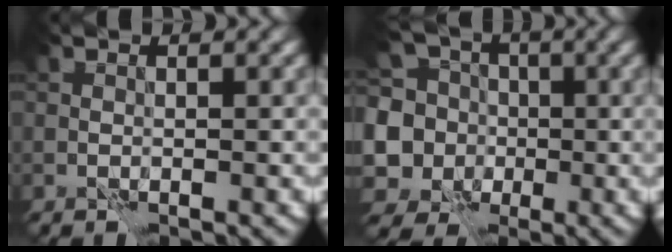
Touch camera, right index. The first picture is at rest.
{"total": 8.1, "force": [-0.3, 7.5, 2.9], "torque": [-0.070, -0.006, -0.024]}